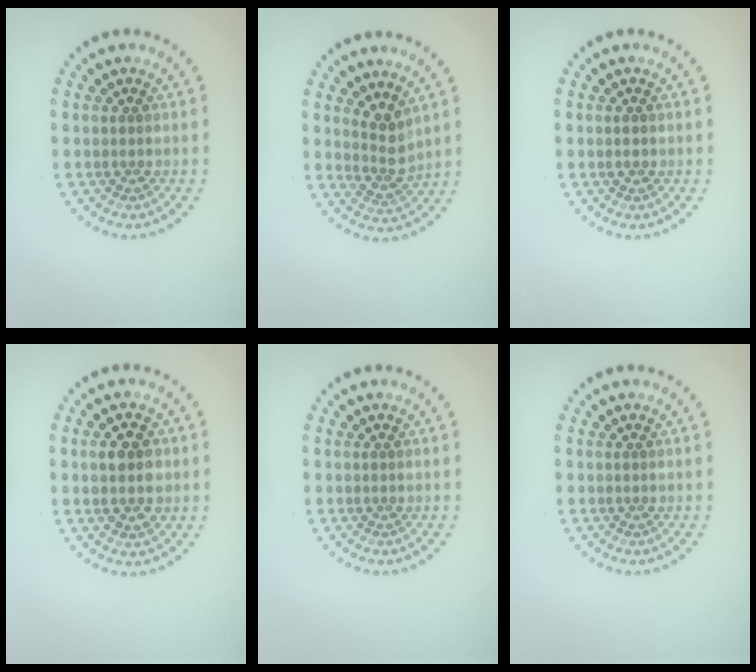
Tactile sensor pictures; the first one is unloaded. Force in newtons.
{"total": 2.7, "press": 2.1, "slide": 1.7}
{"total": 1.0, "press": 1.0, "slide": 0.1}
{"total": 3.7, "press": 3.6, "slide": 0.3}
{"total": 0.0}
{"total": 0.0}